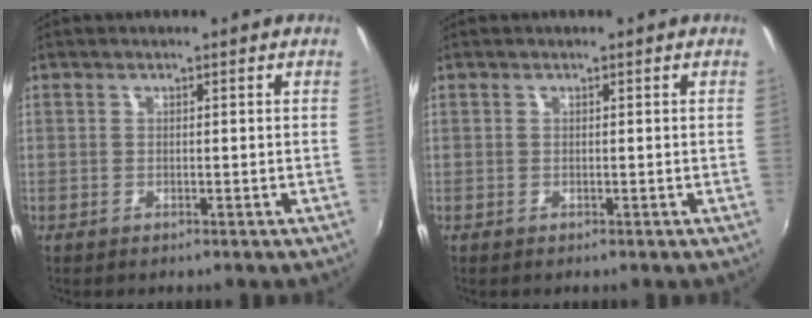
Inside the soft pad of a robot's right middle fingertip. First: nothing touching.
{"total": 0.0}